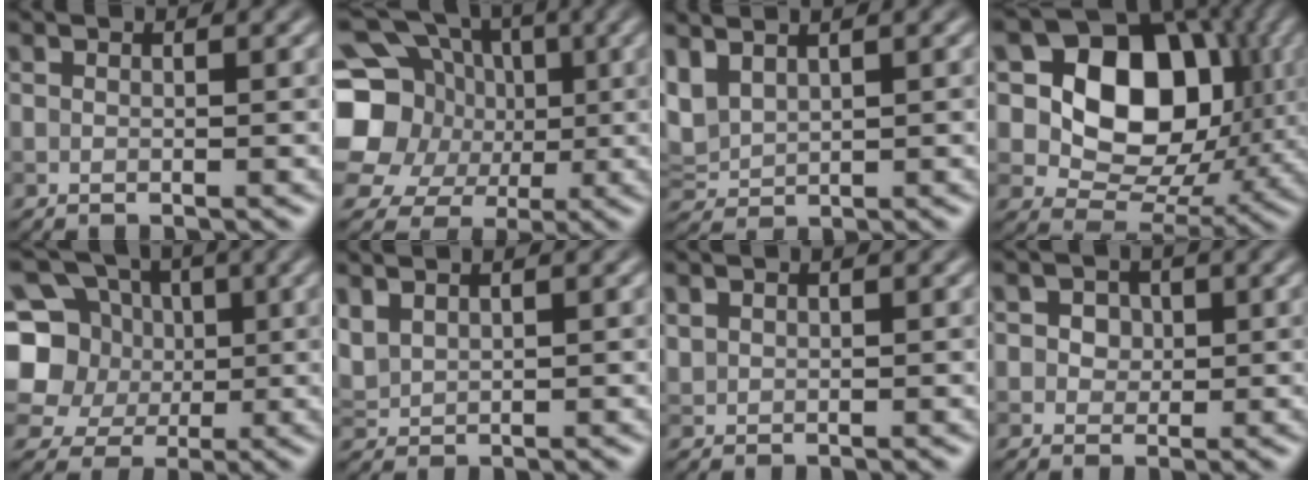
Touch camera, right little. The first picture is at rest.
{"total": 14.6, "force": [1.0, 13.2, 6.3], "torque": [-0.169, 0.025, -0.006]}
{"total": 2.7, "force": [1.9, 1.3, 1.4], "torque": [-0.042, 0.010, 0.045]}
{"total": 12.8, "force": [2.5, 9.7, 8.1], "torque": [-0.117, 0.000, 0.036]}
{"total": 8.0, "force": [1.2, 7.1, 3.4], "torque": [-0.084, 0.025, -0.010]}
{"total": 2.0, "force": [1.5, 0.8, 1.0], "torque": [-0.028, 0.007, 0.039]}
{"total": 0.7, "force": [0.7, 0.3, 0.2], "torque": [-0.008, 0.000, 0.019]}
{"total": 2.1, "force": [0.7, 1.7, 1.0], "torque": [-0.015, 0.007, 0.006]}